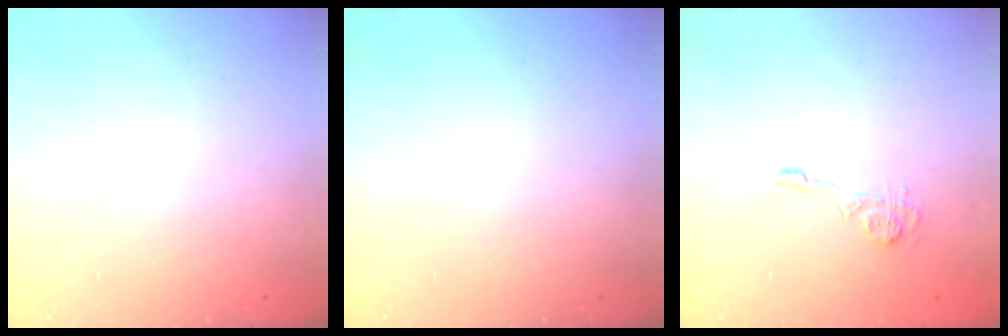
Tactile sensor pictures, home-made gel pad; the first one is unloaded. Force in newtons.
{"total": 0.0}
{"total": 8.1, "press": 8.1, "slide": 0.7}